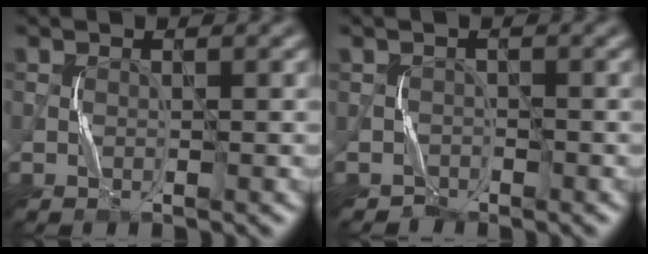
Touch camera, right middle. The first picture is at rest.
{"total": 1.3, "force": [-0.7, 0.9, -0.6], "torque": [0.018, 0.002, -0.017]}